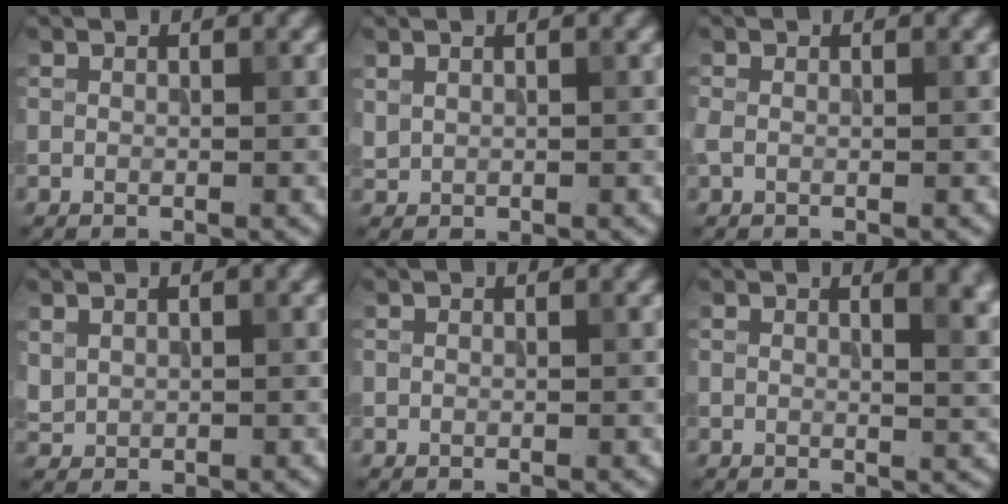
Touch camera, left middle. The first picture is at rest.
{"total": 0.6, "force": [0.3, 0.4, 0.2], "torque": [-0.008, -0.002, 0.012]}
{"total": 0.9, "force": [-0.3, 0.6, 0.7], "torque": [-0.021, 0.002, -0.006]}
{"total": 0.9, "force": [0.4, 0.7, 0.3], "torque": [-0.009, -0.001, 0.016]}
{"total": 0.0}
{"total": 4.0, "force": [2.1, 1.6, 3.0], "torque": [-0.027, -0.001, 0.031]}